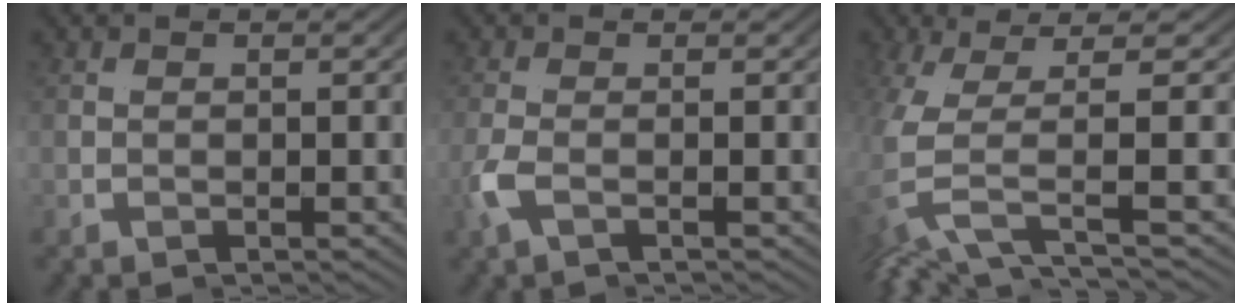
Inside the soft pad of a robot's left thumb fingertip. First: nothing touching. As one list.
[{"total": 0.7, "force": [-0.7, -0.2, 0.0], "torque": [-0.029, 0.001, -0.018]}, {"total": 3.4, "force": [2.4, -2.0, 1.2], "torque": [-0.072, 0.010, 0.049]}]